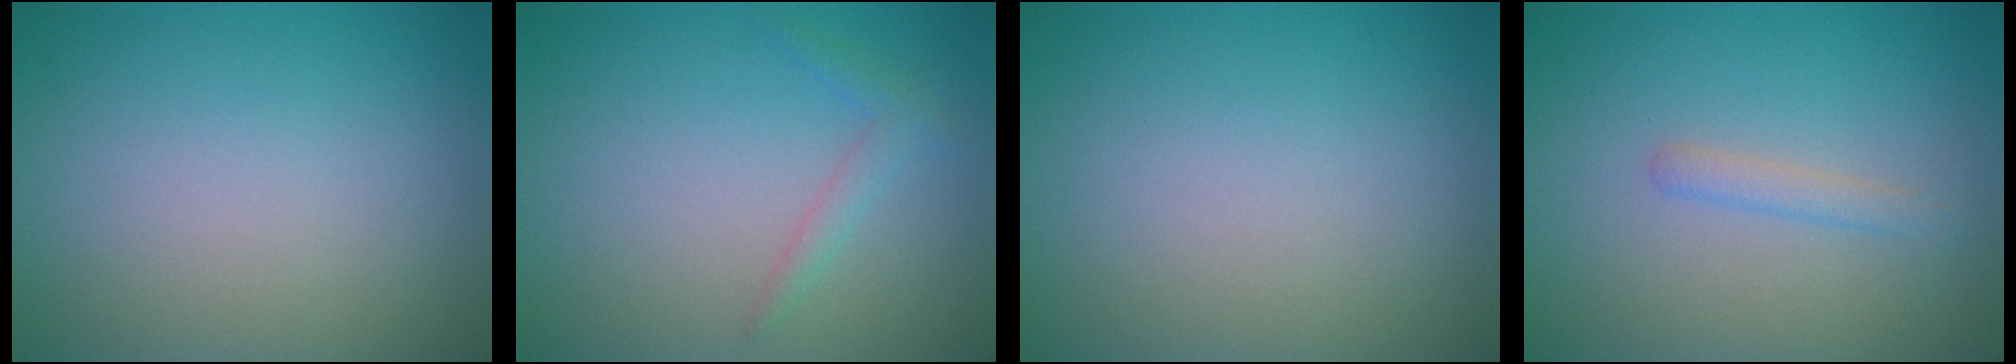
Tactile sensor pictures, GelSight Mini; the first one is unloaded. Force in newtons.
{"total": 1.4, "press": 1.4, "slide": 0.1}
{"total": 0.0}
{"total": 1.4, "press": 1.4, "slide": 0.1}